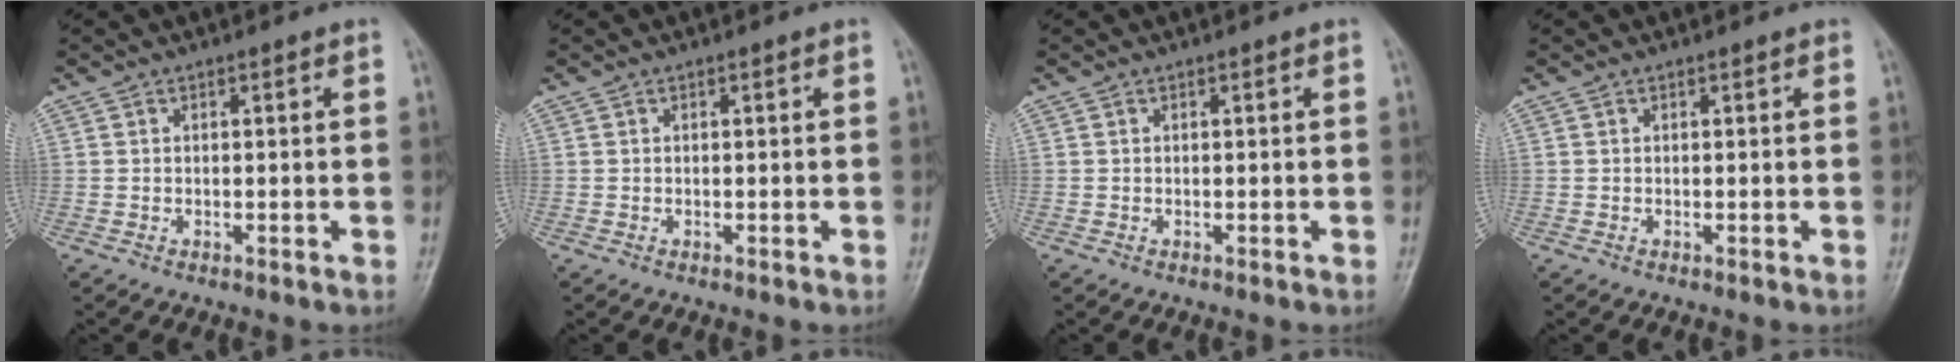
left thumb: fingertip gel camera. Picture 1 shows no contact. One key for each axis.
{"total": 0.0}
{"total": 0.0}
{"total": 0.0}